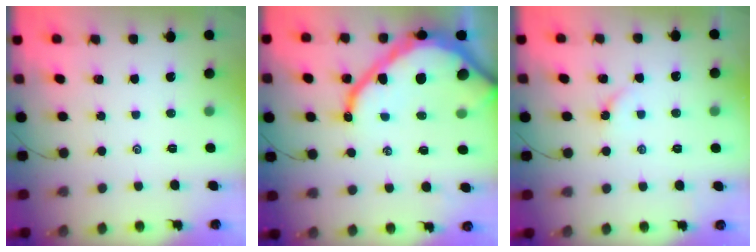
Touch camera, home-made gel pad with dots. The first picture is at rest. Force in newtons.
{"total": 21.8, "press": 21.7, "slide": 2.2}
{"total": 3.5, "press": 3.5, "slide": 0.6}